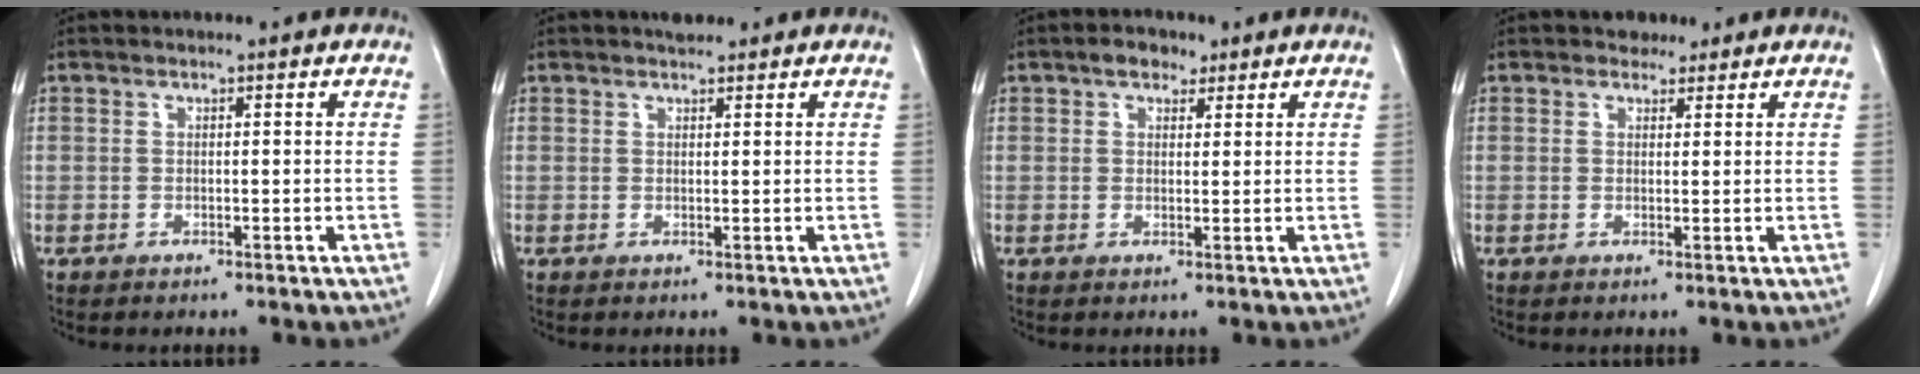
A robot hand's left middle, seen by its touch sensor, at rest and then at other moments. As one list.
[{"total": 1.5, "force": [1.4, 0.5, 0.5], "torque": [-0.013, 0.003, 0.022]}, {"total": 2.8, "force": [1.8, 1.8, 1.2], "torque": [-0.023, 0.011, 0.029]}, {"total": 1.9, "force": [1.5, 1.1, 0.1], "torque": [-0.002, 0.004, 0.022]}]